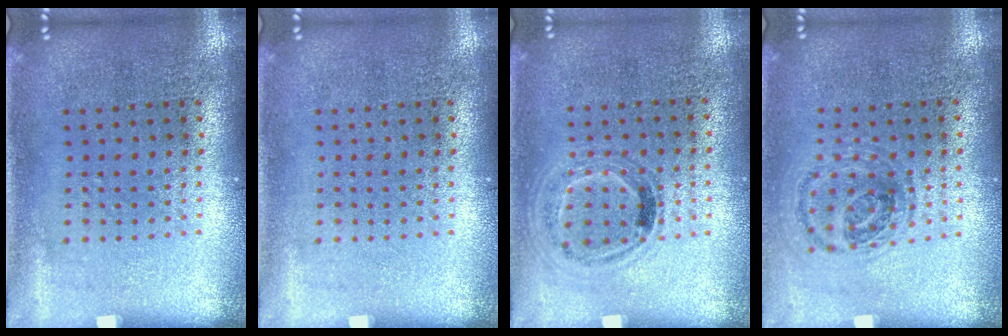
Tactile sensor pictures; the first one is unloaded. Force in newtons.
{"total": 0.0}
{"total": 1.0, "press": 0.8, "slide": 0.6}
{"total": 0.9, "press": 0.9, "slide": 0.3}